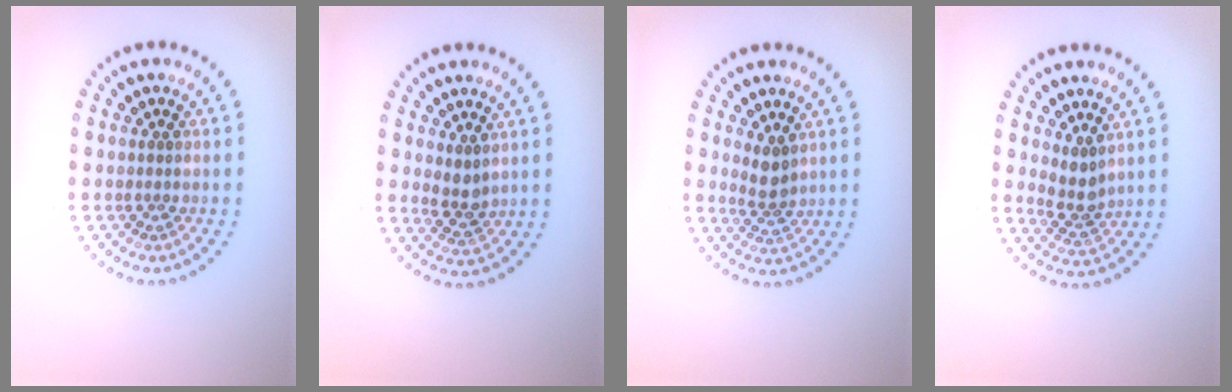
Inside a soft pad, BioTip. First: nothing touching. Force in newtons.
{"total": 1.8, "press": 1.6, "slide": 0.9}
{"total": 2.1, "press": 1.7, "slide": 1.3}
{"total": 2.4, "press": 1.9, "slide": 1.5}